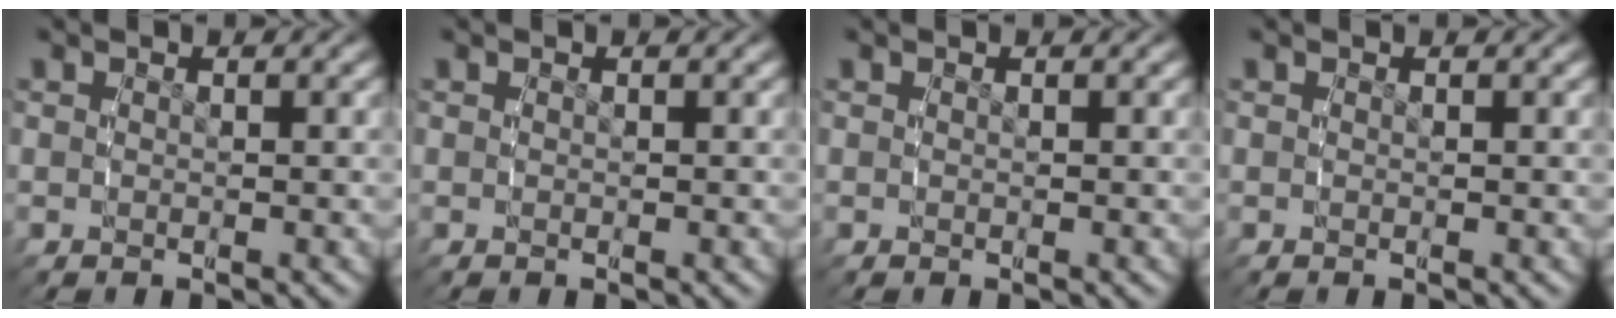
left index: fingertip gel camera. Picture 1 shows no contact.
{"total": 0.0}
{"total": 0.0}
{"total": 0.0}